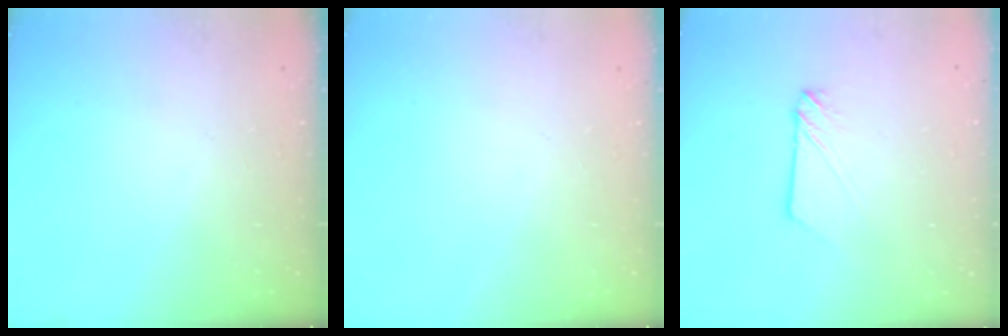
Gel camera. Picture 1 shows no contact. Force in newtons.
{"total": 0.0}
{"total": 3.0, "press": 3.0, "slide": 0.2}